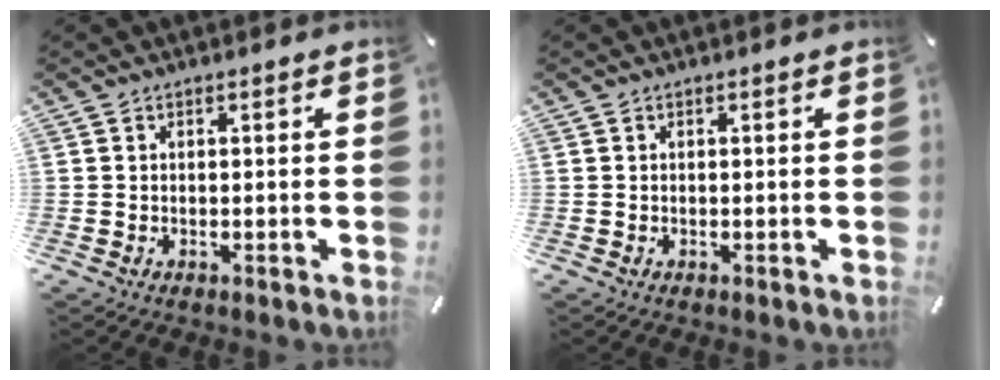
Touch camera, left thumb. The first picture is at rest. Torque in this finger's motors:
{"motor_torque": [-0.01, -0.01, -0.05, 0.10, 0.00]}